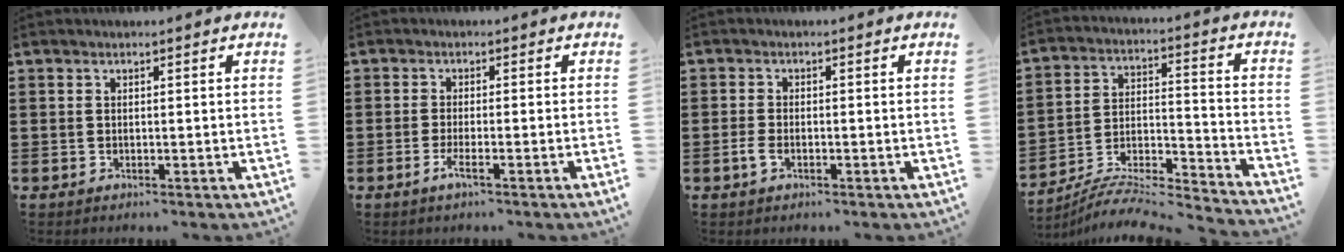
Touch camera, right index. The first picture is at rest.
{"total": 2.7, "force": [-1.5, -0.1, 2.2], "torque": [-0.046, -0.006, -0.031]}
{"total": 1.9, "force": [-1.0, 0.8, 1.4], "torque": [-0.042, -0.006, -0.023]}
{"total": 6.4, "force": [-6.1, 0.7, 2.0], "torque": [-0.036, -0.006, -0.124]}